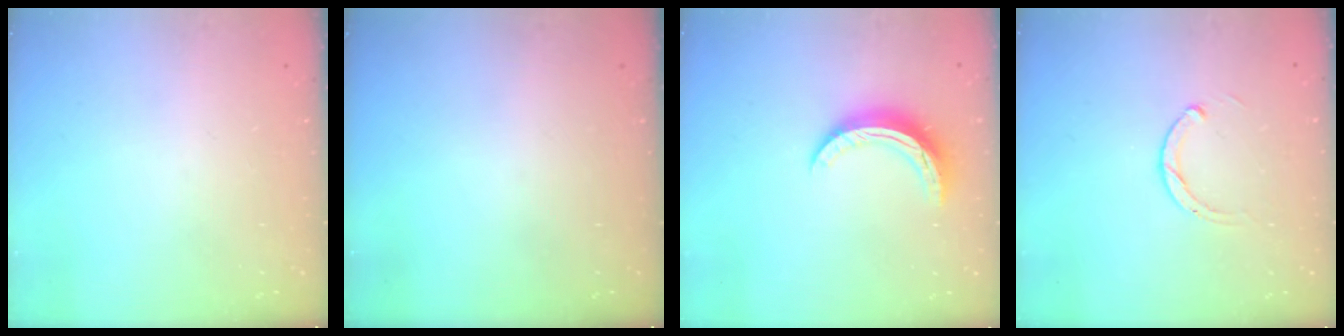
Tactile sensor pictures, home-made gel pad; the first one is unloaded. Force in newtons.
{"total": 0.0}
{"total": 9.4, "press": 9.4, "slide": 0.7}
{"total": 2.5, "press": 2.5, "slide": 0.3}